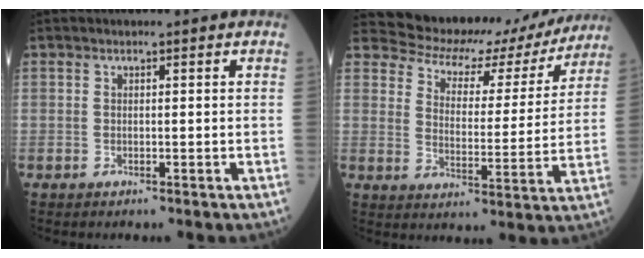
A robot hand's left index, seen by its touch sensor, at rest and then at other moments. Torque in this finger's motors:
{"motor_torque": [0.83, -1.30, -0.20, -0.01]}